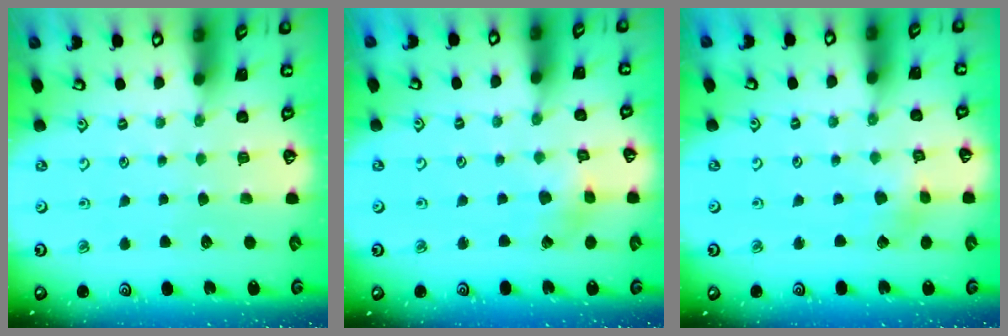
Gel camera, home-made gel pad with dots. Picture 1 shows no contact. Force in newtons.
{"total": 2.7, "press": 2.7, "slide": 0.2}
{"total": 2.5, "press": 2.5, "slide": 0.3}